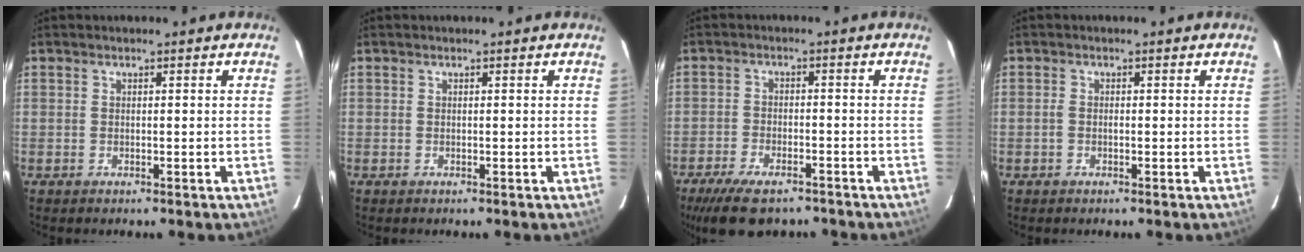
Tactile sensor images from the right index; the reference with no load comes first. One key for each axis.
{"total": 0.0}
{"total": 11.0, "fx": -8.4, "fy": 4.2, "fz": 5.7, "tx": -0.132, "ty": -0.019, "tz": -0.140}
{"total": 1.0, "fx": -0.3, "fy": 0.5, "fz": 0.8, "tx": -0.017, "ty": 0.002, "tz": -0.008}